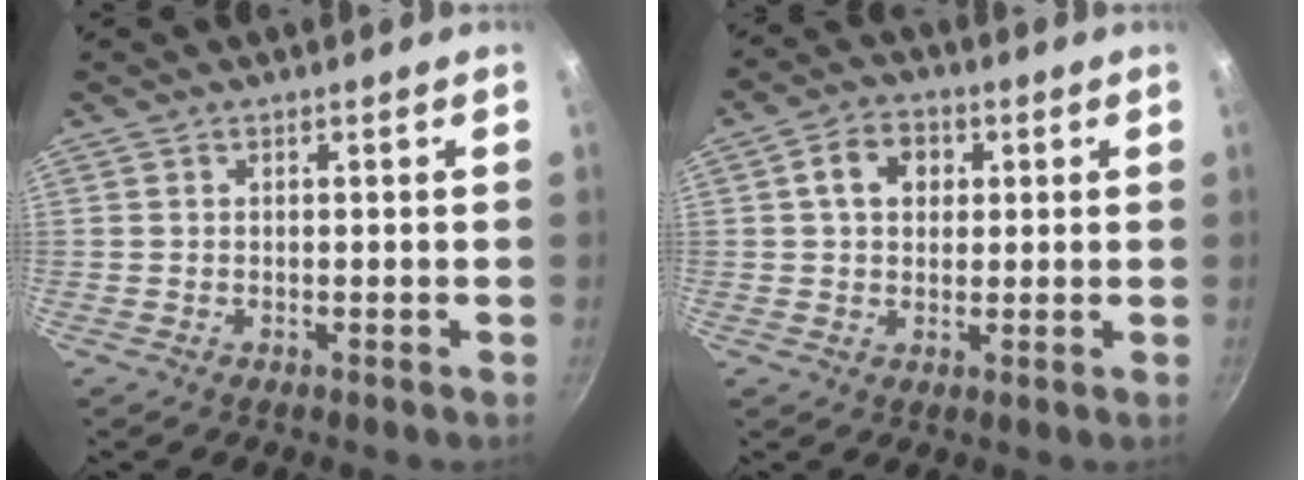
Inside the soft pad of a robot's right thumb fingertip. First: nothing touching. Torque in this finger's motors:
{"motor_torque": [0.52, 1.32, 0.70, -0.03, 0.04]}